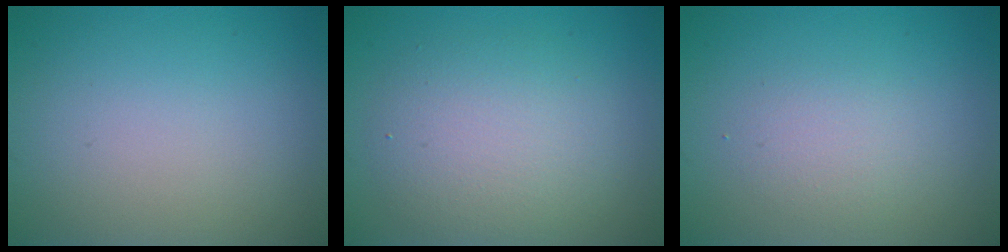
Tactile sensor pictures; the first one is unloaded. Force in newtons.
{"total": 4.9, "press": 4.9, "slide": 0.4}
{"total": 1.8, "press": 1.8, "slide": 0.1}